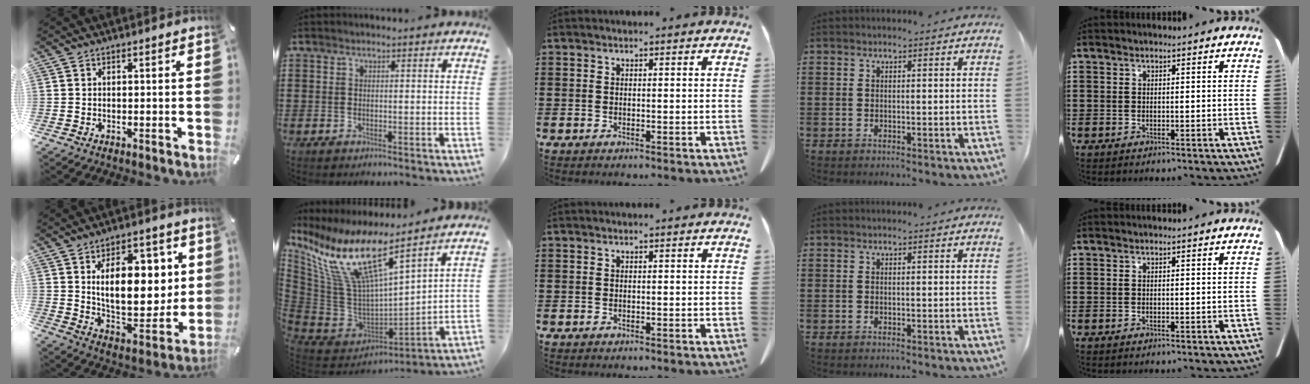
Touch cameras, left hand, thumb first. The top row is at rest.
{"thumb": {"total": 17.3, "force": [5.5, 9.9, 13.1], "torque": [-0.188, -0.018, 0.093]}, "index": {"total": 14.0, "force": [7.8, 3.8, 10.9], "torque": [-0.264, -0.061, 0.126]}}